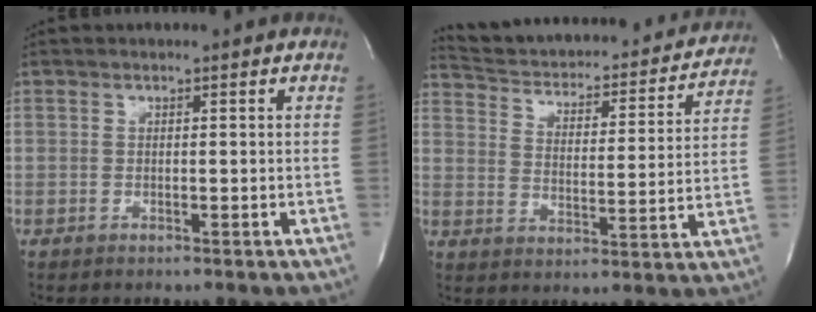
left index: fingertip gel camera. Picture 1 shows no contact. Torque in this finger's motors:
{"motor_torque": [0.73, -0.88, -0.03, 0.00]}